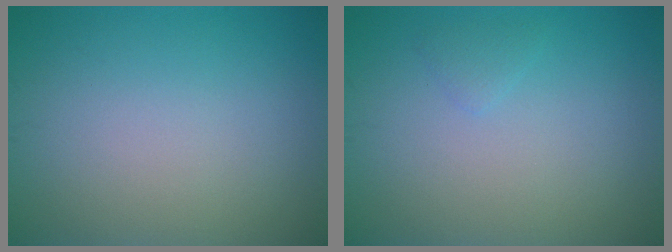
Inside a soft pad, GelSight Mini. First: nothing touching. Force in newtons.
{"total": 0.7, "press": 0.7, "slide": 0.0}